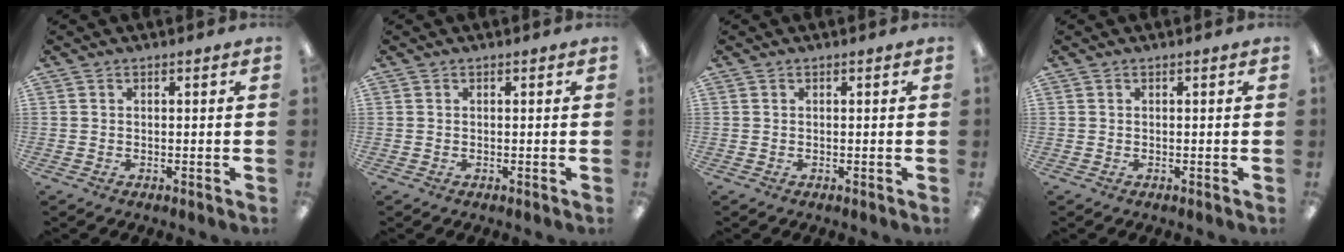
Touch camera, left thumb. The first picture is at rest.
{"total": 0.0}
{"total": 0.0}
{"total": 0.0}